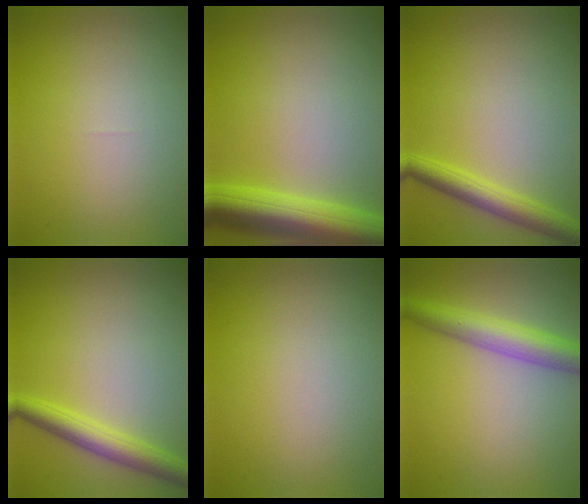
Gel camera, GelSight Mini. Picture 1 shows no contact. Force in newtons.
{"total": 7.8, "press": 7.8, "slide": 0.4}
{"total": 3.4, "press": 3.4, "slide": 0.1}
{"total": 3.5, "press": 3.5, "slide": 0.1}
{"total": 0.0}
{"total": 4.4, "press": 4.4, "slide": 0.1}